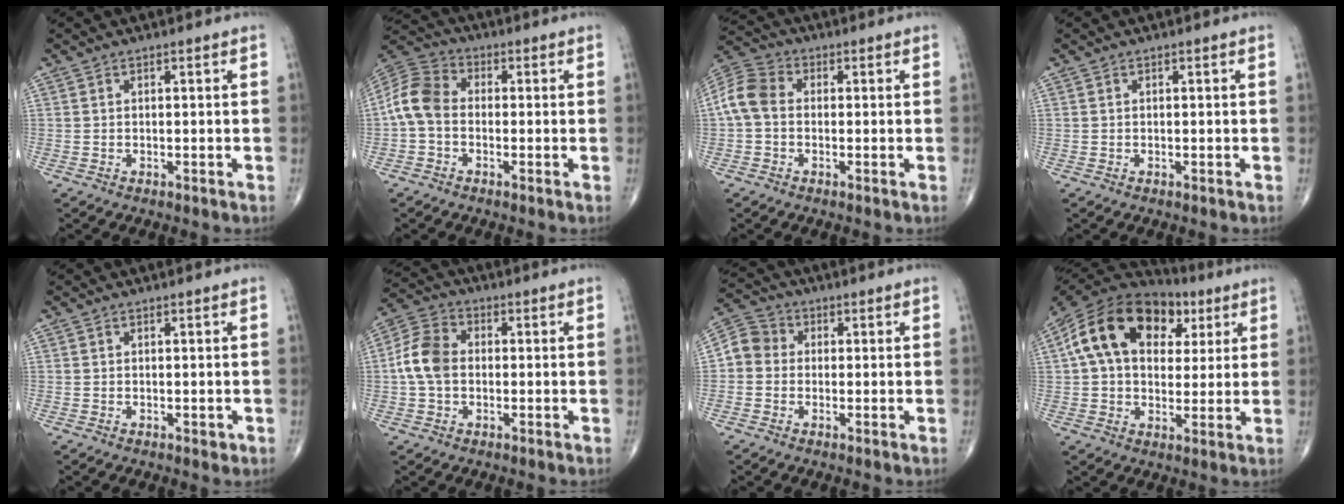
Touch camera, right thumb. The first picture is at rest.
{"total": 8.3, "force": [-1.0, 6.0, 5.7], "torque": [-0.107, 0.023, -0.037]}
{"total": 7.5, "force": [-0.2, 5.6, 5.1], "torque": [-0.102, 0.021, -0.016]}
{"total": 0.0}
{"total": 0.8, "force": [-0.1, 0.6, 0.6], "torque": [-0.004, -0.001, 0.000]}
{"total": 8.3, "force": [-0.3, 6.0, 5.7], "torque": [-0.110, 0.024, -0.016]}
{"total": 5.7, "force": [-0.1, 5.3, 2.1], "torque": [-0.023, 0.018, -0.015]}
{"total": 21.0, "force": [6.6, 13.8, 14.4], "torque": [-0.237, 0.024, 0.101]}